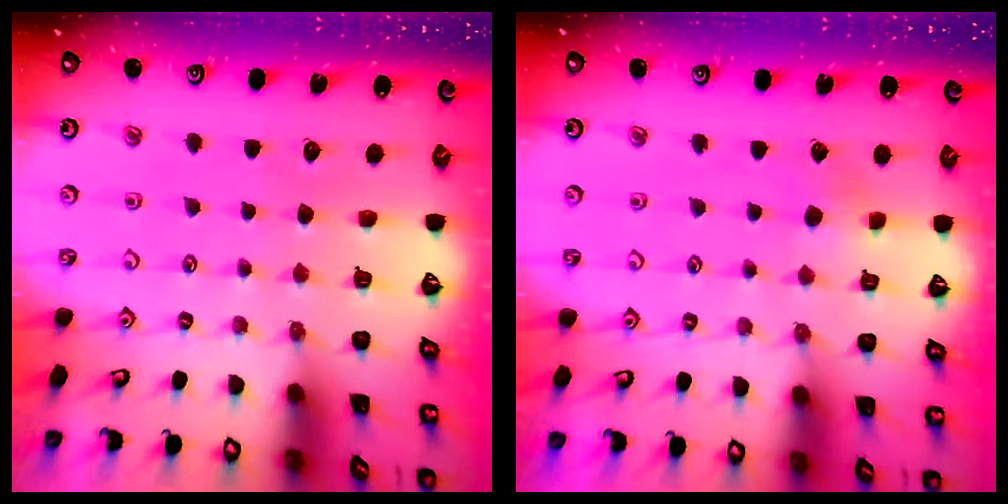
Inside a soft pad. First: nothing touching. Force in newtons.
{"total": 3.7, "press": 3.6, "slide": 0.7}